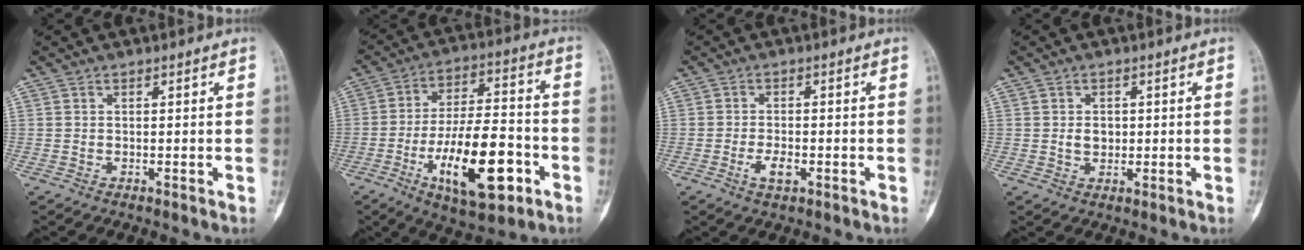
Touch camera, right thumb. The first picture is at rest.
{"total": 19.0, "force": [-7.0, 7.7, 16.0], "torque": [-0.251, 0.030, -0.106]}
{"total": 3.4, "force": [-1.3, 1.6, 2.7], "torque": [-0.049, 0.001, -0.022]}
{"total": 2.7, "force": [0.2, 2.2, 1.6], "torque": [-0.016, 0.001, 0.005]}